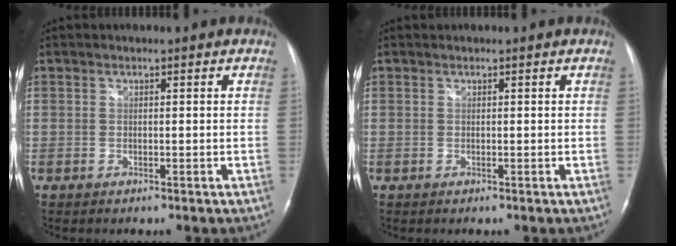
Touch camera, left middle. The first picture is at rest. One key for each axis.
{"total": 0.0}